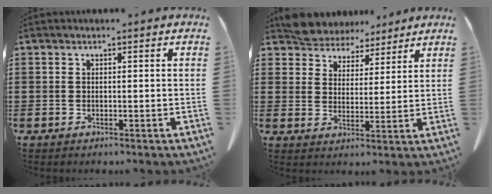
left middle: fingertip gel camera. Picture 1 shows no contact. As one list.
[{"total": 5.7, "force": [5.5, 1.8, 0.0], "torque": [-0.031, -0.024, 0.104]}]